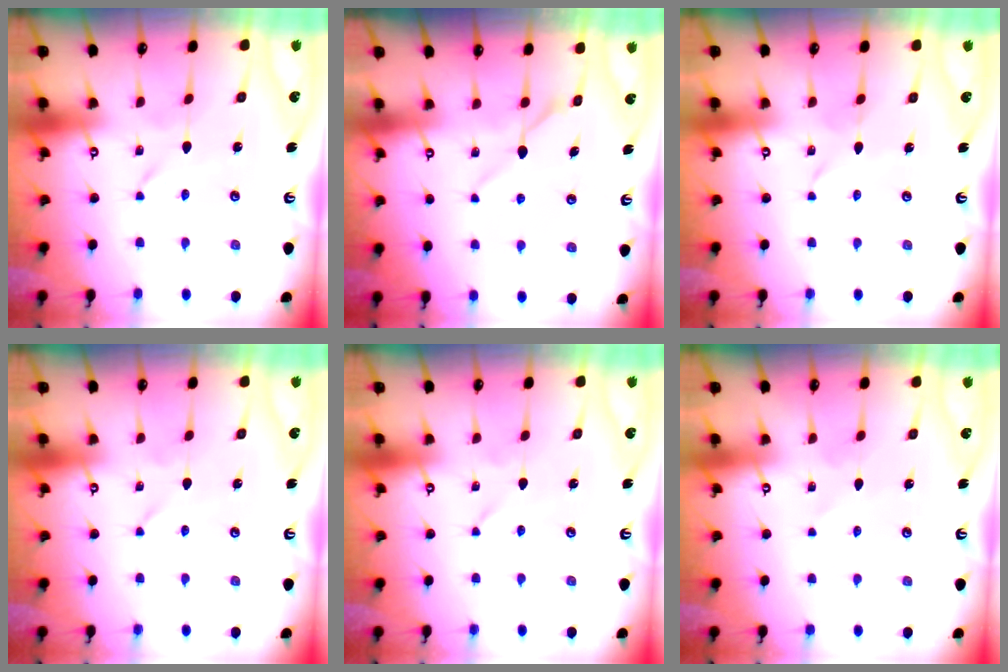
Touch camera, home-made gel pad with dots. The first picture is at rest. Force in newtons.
{"total": 6.3, "press": 6.2, "slide": 0.4}
{"total": 2.6, "press": 2.6, "slide": 0.4}
{"total": 0.0}
{"total": 0.0}
{"total": 0.8, "press": 0.8, "slide": 0.1}